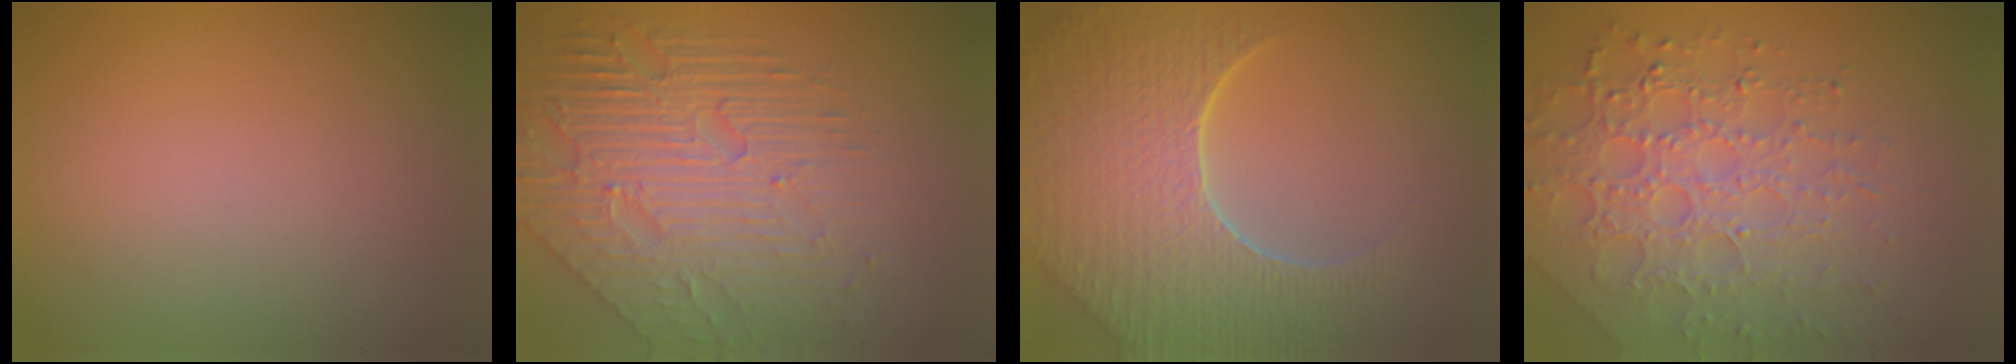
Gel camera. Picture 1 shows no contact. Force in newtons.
{"total": 7.9, "press": 5.7, "slide": 5.5}
{"total": 8.7, "press": 6.0, "slide": 6.3}
{"total": 6.7, "press": 4.9, "slide": 4.5}